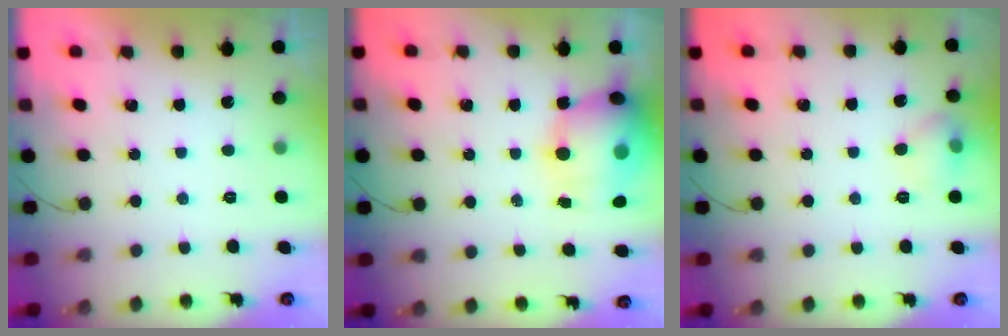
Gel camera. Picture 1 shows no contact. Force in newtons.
{"total": 16.9, "press": 16.4, "slide": 3.9}
{"total": 6.6, "press": 6.4, "slide": 1.5}